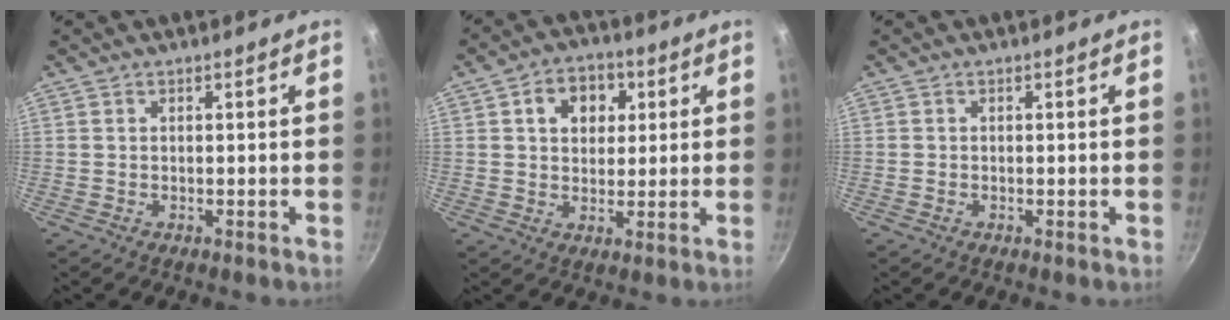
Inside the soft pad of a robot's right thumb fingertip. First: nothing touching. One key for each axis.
{"total": 8.4, "fx": 2.7, "fy": 6.5, "fz": 4.7, "tx": -0.039, "ty": 0.003, "tz": 0.033}
{"total": 0.0}